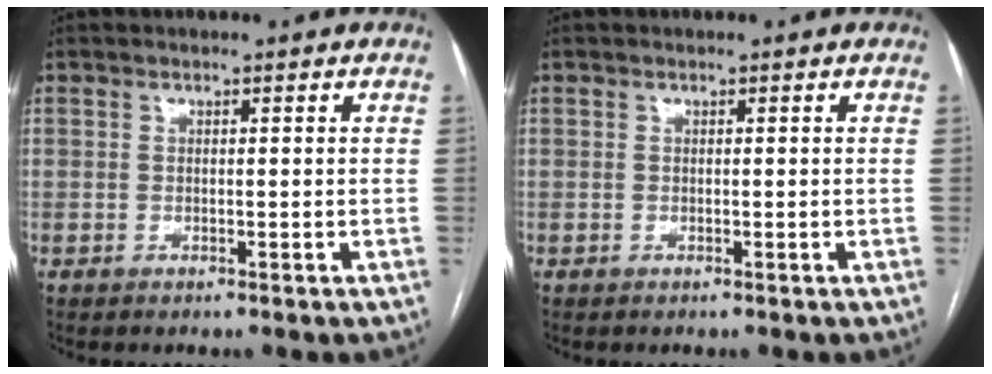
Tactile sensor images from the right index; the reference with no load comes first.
{"total": 0.0}